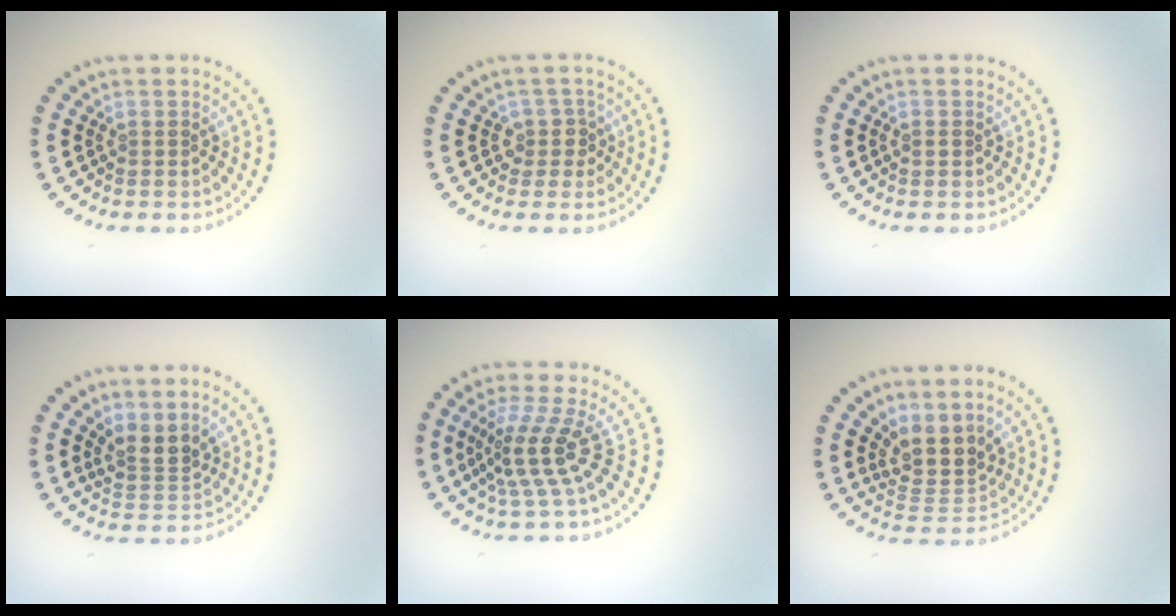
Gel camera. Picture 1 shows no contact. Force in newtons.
{"total": 1.8, "press": 1.4, "slide": 1.2}
{"total": 0.8, "press": 0.8, "slide": 0.0}
{"total": 2.6, "press": 2.0, "slide": 1.6}
{"total": 3.9, "press": 2.7, "slide": 2.8}
{"total": 3.8, "press": 2.9, "slide": 2.5}